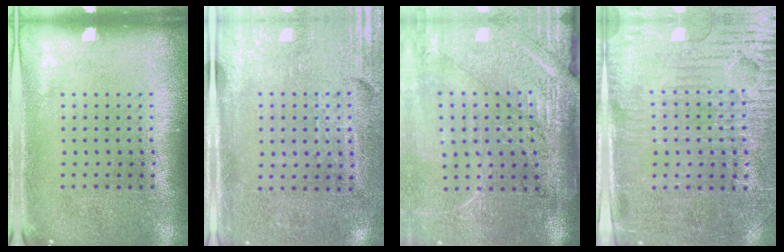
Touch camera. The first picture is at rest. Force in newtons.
{"total": 3.5, "press": 3.0, "slide": 1.7}
{"total": 3.8, "press": 3.4, "slide": 1.6}
{"total": 3.9, "press": 3.5, "slide": 1.5}